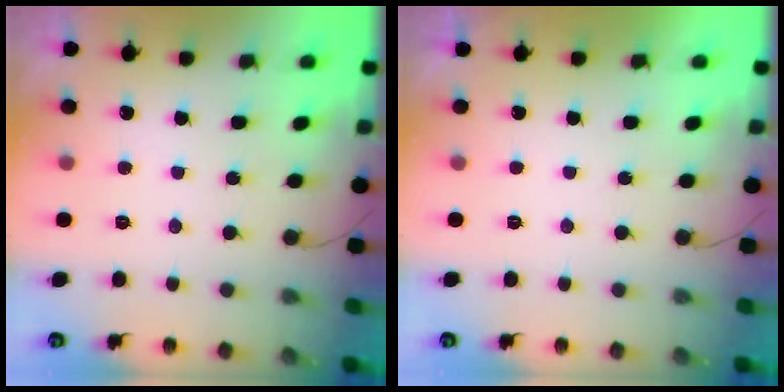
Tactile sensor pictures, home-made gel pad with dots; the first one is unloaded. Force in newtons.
{"total": 2.3, "press": 2.3, "slide": 0.4}